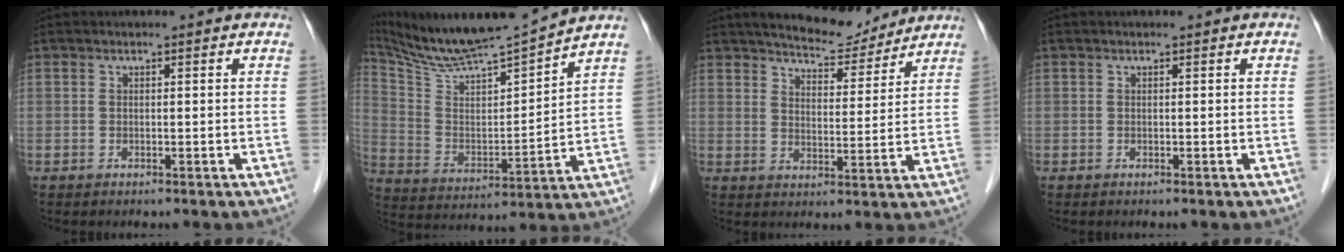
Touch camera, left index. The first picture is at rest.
{"total": 14.0, "force": [13.1, -1.1, 4.7], "torque": [-0.098, -0.010, 0.242]}
{"total": 8.4, "force": [7.8, 2.0, 2.5], "torque": [-0.038, -0.005, 0.117]}
{"total": 0.0}